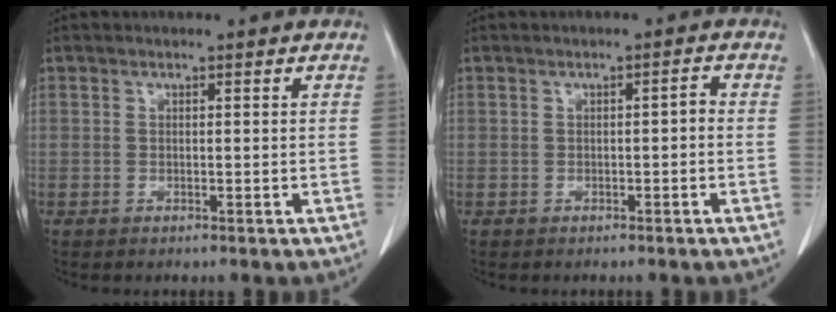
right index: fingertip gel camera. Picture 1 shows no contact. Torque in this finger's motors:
{"motor_torque": [0.19, -0.17, 0.04, 0.02]}